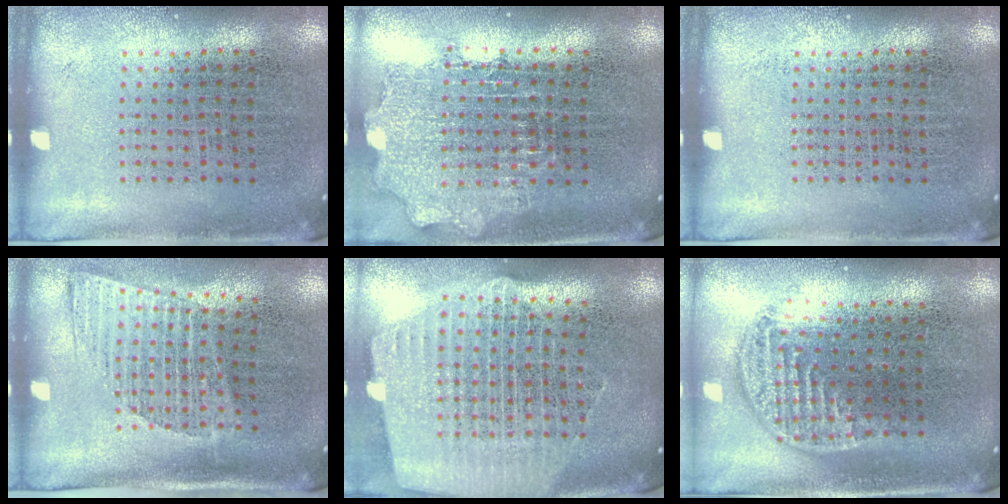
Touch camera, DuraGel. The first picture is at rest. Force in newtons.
{"total": 1.7, "press": 1.4, "slide": 1.0}
{"total": 0.0}
{"total": 1.4, "press": 1.1, "slide": 0.9}
{"total": 2.6, "press": 2.2, "slide": 1.3}
{"total": 1.3, "press": 1.1, "slide": 0.6}